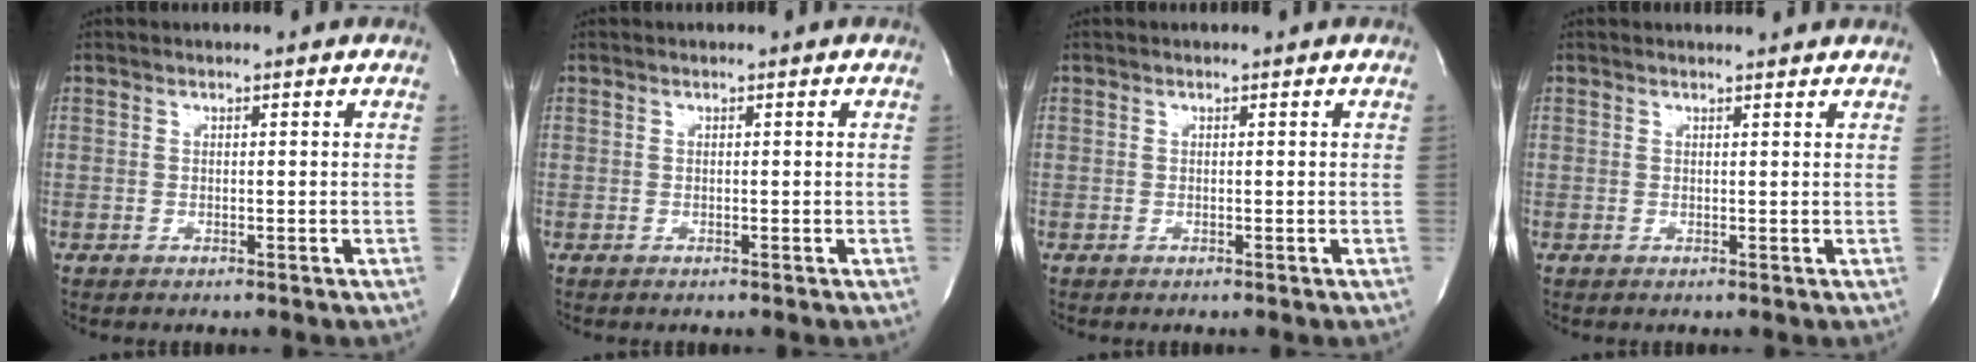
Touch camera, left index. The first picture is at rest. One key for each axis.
{"total": 0.0}
{"total": 0.0}
{"total": 2.6, "fx": 2.6, "fy": 0.1, "fz": 0.4, "tx": -0.011, "ty": 0.002, "tz": 0.025}